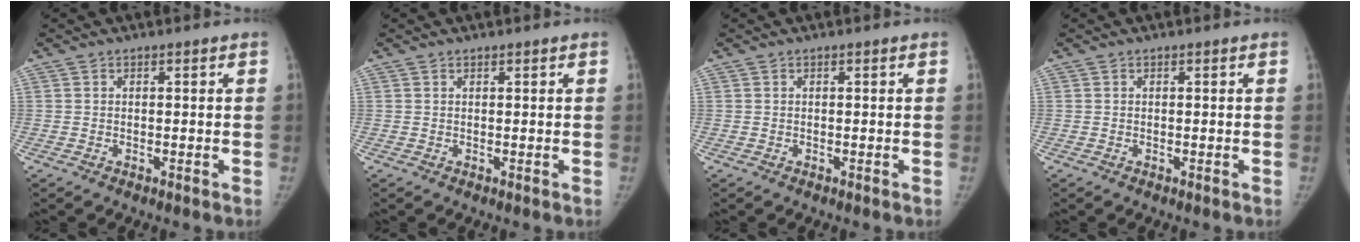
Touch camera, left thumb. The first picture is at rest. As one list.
[{"total": 0.0}, {"total": 0.0}, {"total": 0.0}]